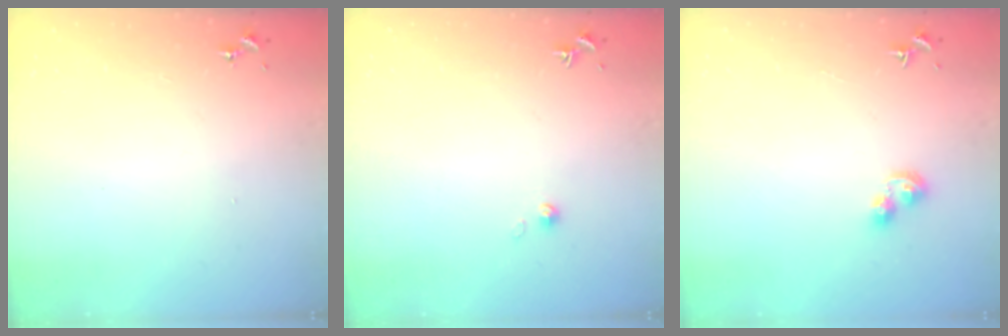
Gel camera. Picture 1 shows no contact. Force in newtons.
{"total": 2.2, "press": 2.2, "slide": 0.2}
{"total": 5.5, "press": 5.5, "slide": 0.6}